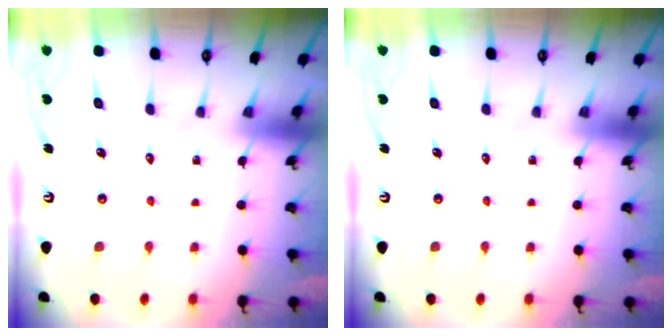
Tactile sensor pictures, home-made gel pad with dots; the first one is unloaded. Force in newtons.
{"total": 0.0}